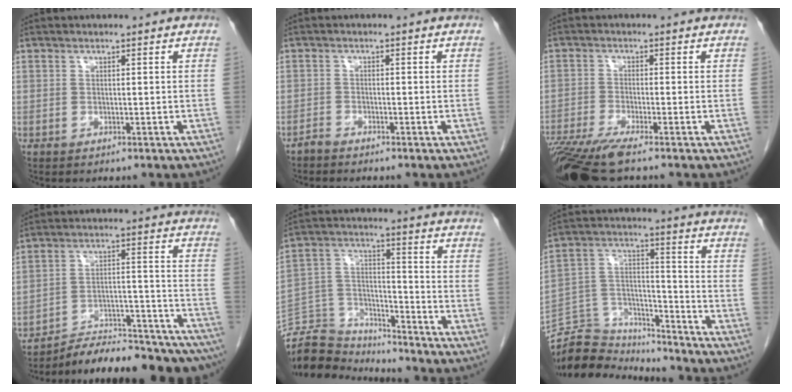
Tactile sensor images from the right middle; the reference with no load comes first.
{"total": 1.2, "force": [-1.1, 0.1, 0.1], "torque": [-0.004, -0.001, -0.023]}
{"total": 9.2, "force": [-7.1, 0.2, 5.8], "torque": [-0.105, -0.024, -0.127]}
{"total": 22.3, "force": [-20.5, 4.0, 7.8], "torque": [-0.074, 0.022, -0.286]}
{"total": 10.9, "force": [-10.7, 1.9, -0.4], "torque": [0.006, 0.034, -0.202]}
{"total": 12.5, "force": [-12.2, 2.8, -0.1], "torque": [0.002, 0.046, -0.217]}